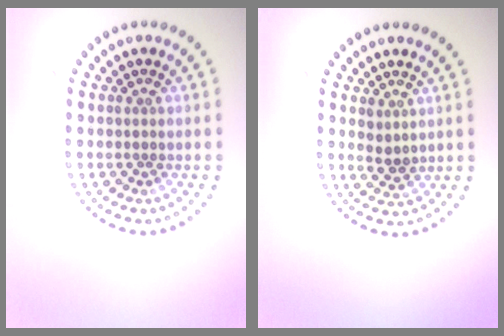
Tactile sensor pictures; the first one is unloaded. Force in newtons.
{"total": 1.4, "press": 1.3, "slide": 0.7}